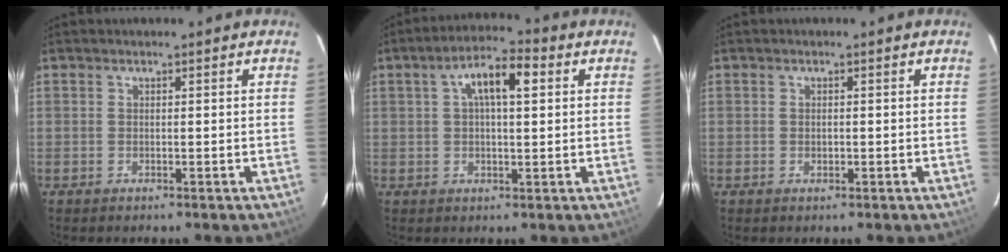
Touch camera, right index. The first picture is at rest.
{"total": 7.8, "force": [2.3, 2.9, 7.0], "torque": [-0.116, 0.022, 0.036]}
{"total": 0.8, "force": [-0.2, 0.5, 0.6], "torque": [-0.009, 0.001, -0.003]}